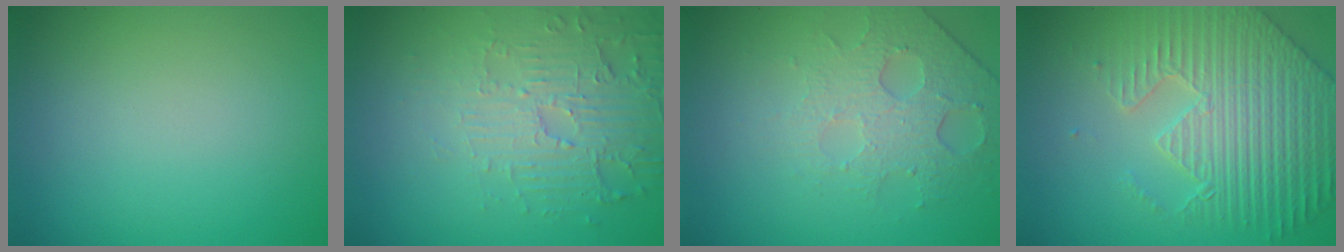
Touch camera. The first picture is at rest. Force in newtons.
{"total": 5.5, "press": 3.5, "slide": 4.2}
{"total": 4.9, "press": 3.2, "slide": 3.6}
{"total": 6.7, "press": 5.7, "slide": 3.6}